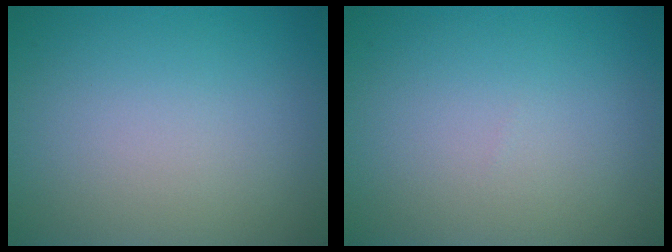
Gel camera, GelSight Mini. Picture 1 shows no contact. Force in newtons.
{"total": 0.0}